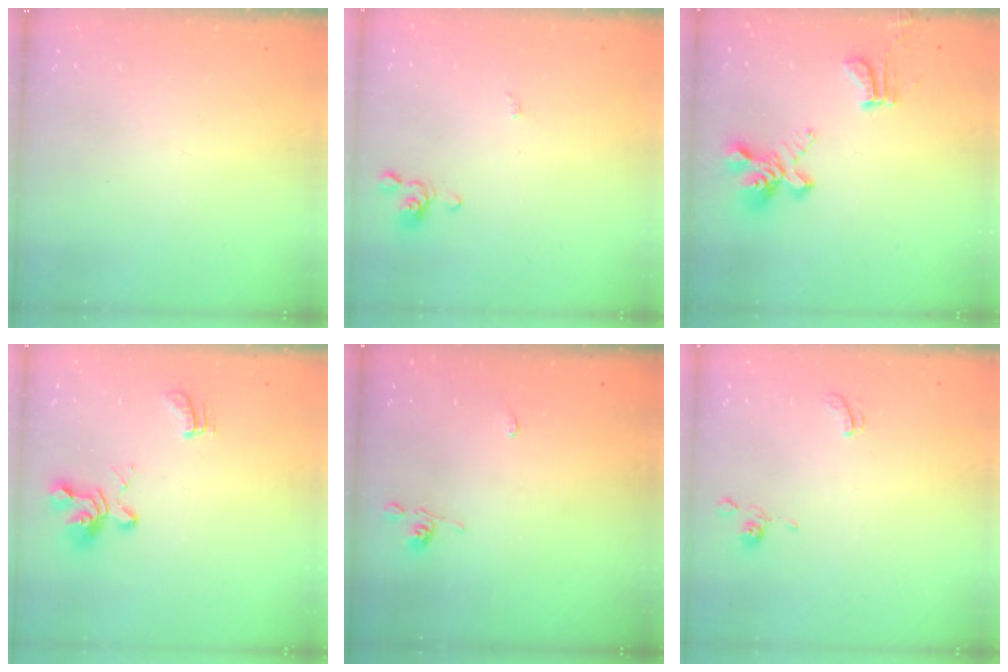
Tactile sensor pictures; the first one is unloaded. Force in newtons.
{"total": 0.5, "press": 0.5, "slide": 0.3}
{"total": 5.3, "press": 5.0, "slide": 1.9}
{"total": 8.3, "press": 8.1, "slide": 1.4}
{"total": 2.2, "press": 2.2, "slide": 0.5}
{"total": 1.7, "press": 1.6, "slide": 0.3}